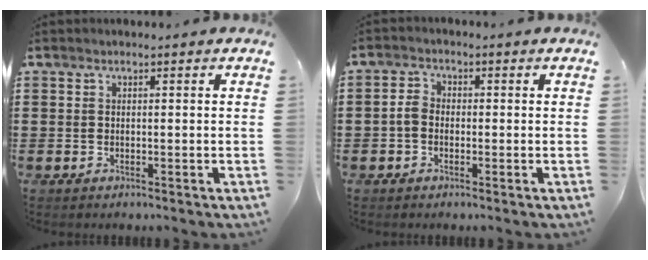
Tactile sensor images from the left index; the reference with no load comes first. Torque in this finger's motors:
{"motor_torque": [0.12, 0.12, 0.08, 0.05]}